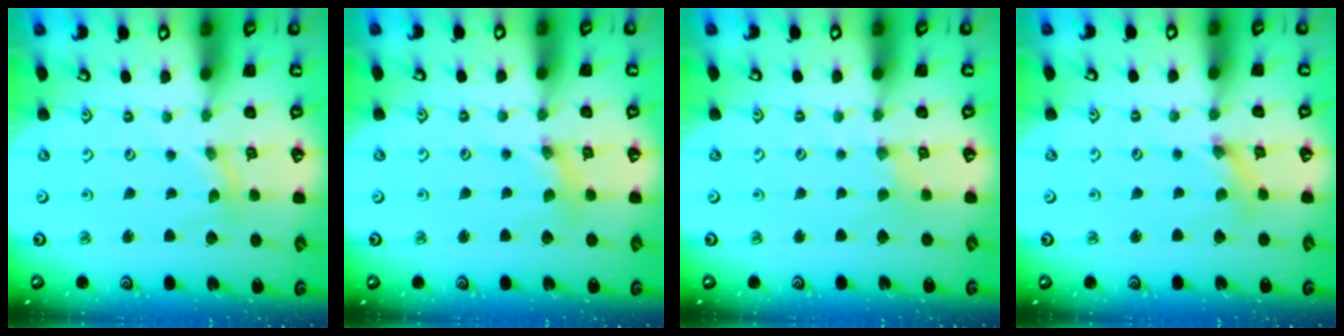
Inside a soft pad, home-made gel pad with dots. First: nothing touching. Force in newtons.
{"total": 1.5, "press": 1.4, "slide": 0.3}
{"total": 1.8, "press": 1.8, "slide": 0.3}
{"total": 1.6, "press": 1.6, "slide": 0.3}